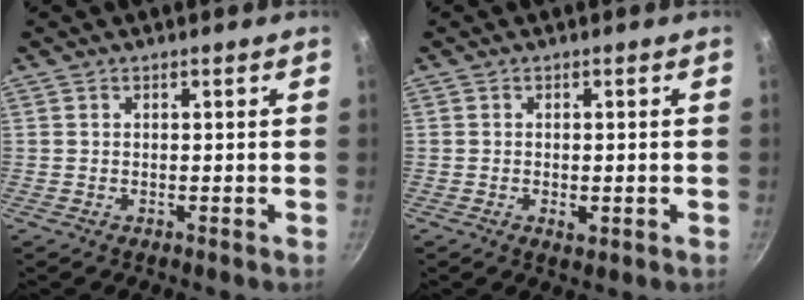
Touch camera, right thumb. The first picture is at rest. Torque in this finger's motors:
{"motor_torque": [-0.53, -0.07, -0.33, 0.41, 0.08]}